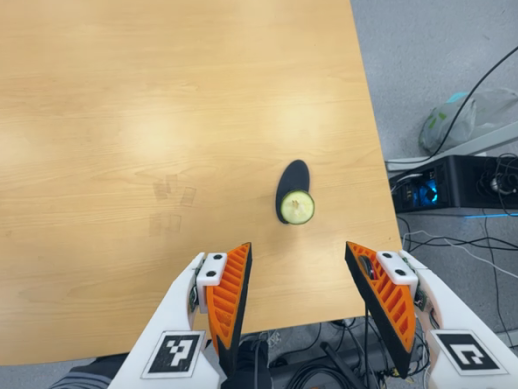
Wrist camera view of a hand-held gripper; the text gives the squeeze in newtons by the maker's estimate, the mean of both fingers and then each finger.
{"total": 0.0}